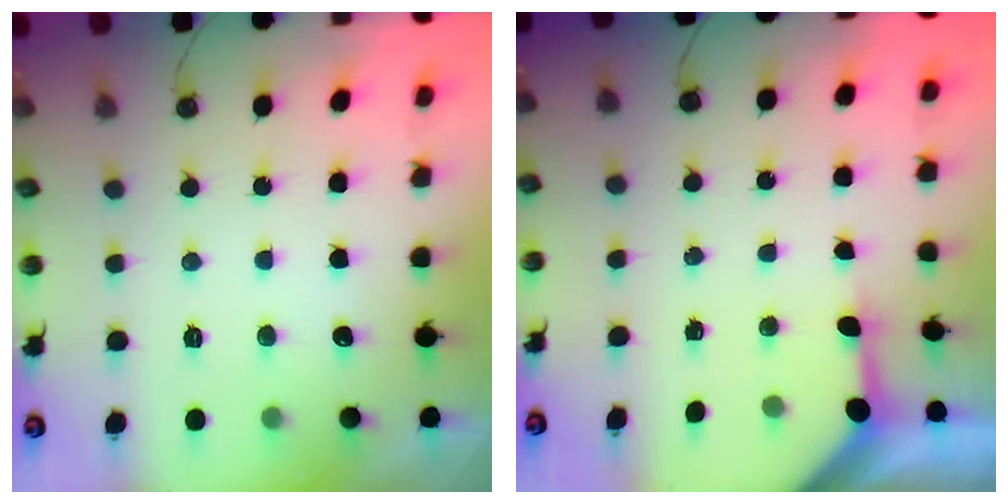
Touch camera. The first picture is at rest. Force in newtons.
{"total": 3.6, "press": 3.6, "slide": 0.3}